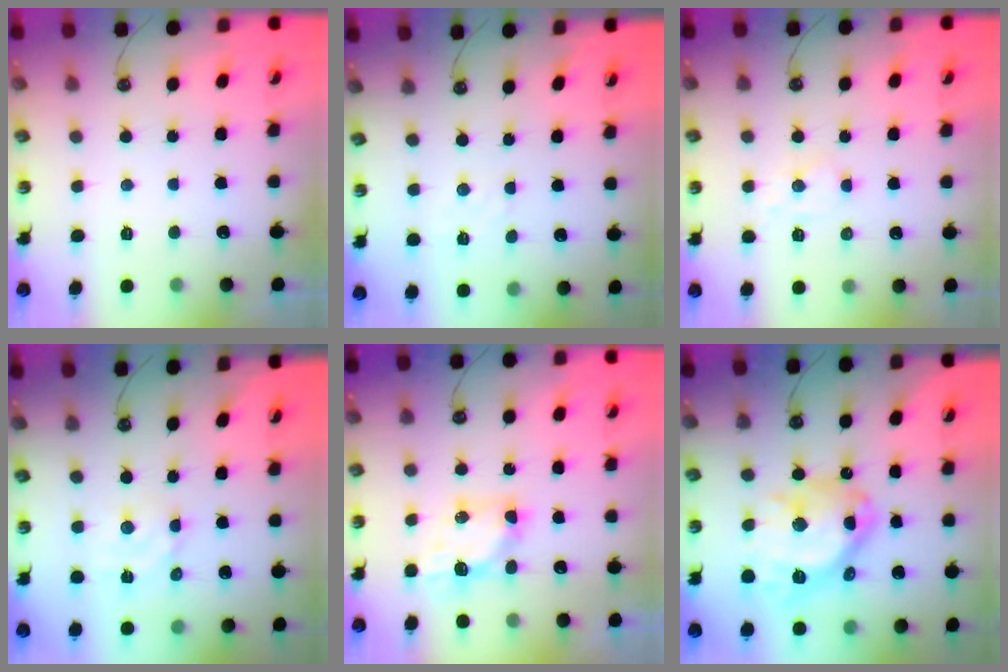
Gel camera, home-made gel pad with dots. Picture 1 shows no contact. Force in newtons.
{"total": 2.5, "press": 2.5, "slide": 0.4}
{"total": 5.4, "press": 5.2, "slide": 1.1}
{"total": 3.3, "press": 3.3, "slide": 0.3}
{"total": 5.5, "press": 5.5, "slide": 0.1}
{"total": 19.4, "press": 19.3, "slide": 1.9}